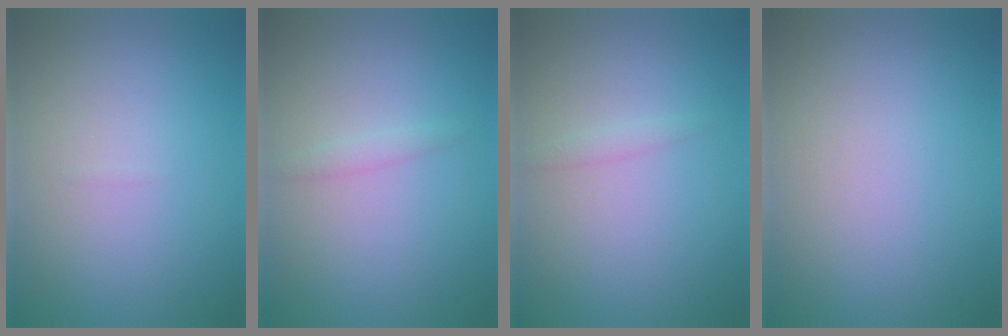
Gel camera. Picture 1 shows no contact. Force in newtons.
{"total": 0.8, "press": 0.8, "slide": 0.1}
{"total": 0.7, "press": 0.7, "slide": 0.1}
{"total": 0.0}